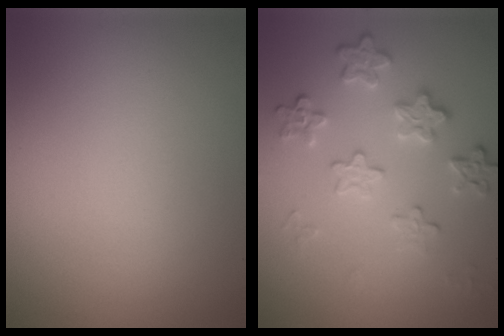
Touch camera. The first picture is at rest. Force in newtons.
{"total": 3.9, "press": 3.3, "slide": 1.9}